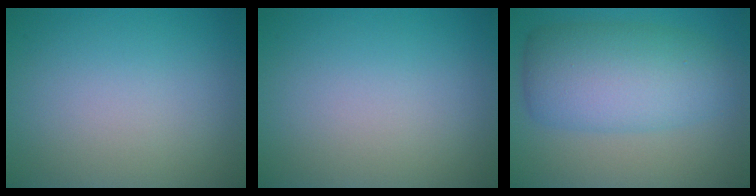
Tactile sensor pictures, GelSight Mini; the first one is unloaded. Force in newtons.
{"total": 0.0}
{"total": 7.4, "press": 7.4, "slide": 0.1}